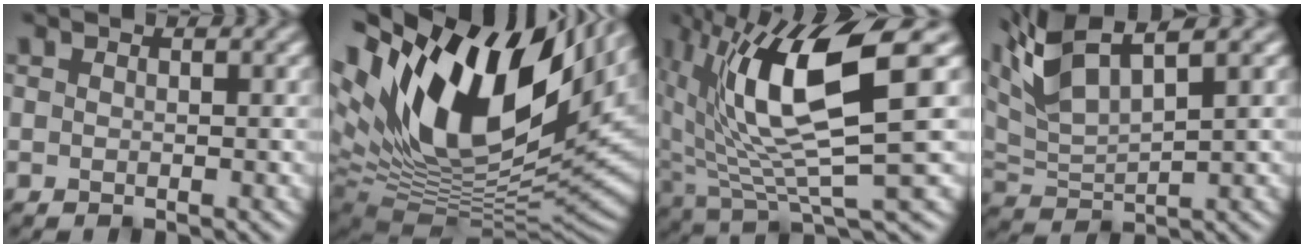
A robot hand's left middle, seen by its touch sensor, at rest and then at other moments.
{"total": 18.7, "force": [7.4, 9.4, 14.4], "torque": [-0.270, 0.019, 0.123]}
{"total": 10.9, "force": [3.1, 3.0, 10.1], "torque": [-0.184, -0.005, 0.064]}
{"total": 6.8, "force": [4.7, 1.6, 4.6], "torque": [-0.110, 0.020, 0.094]}